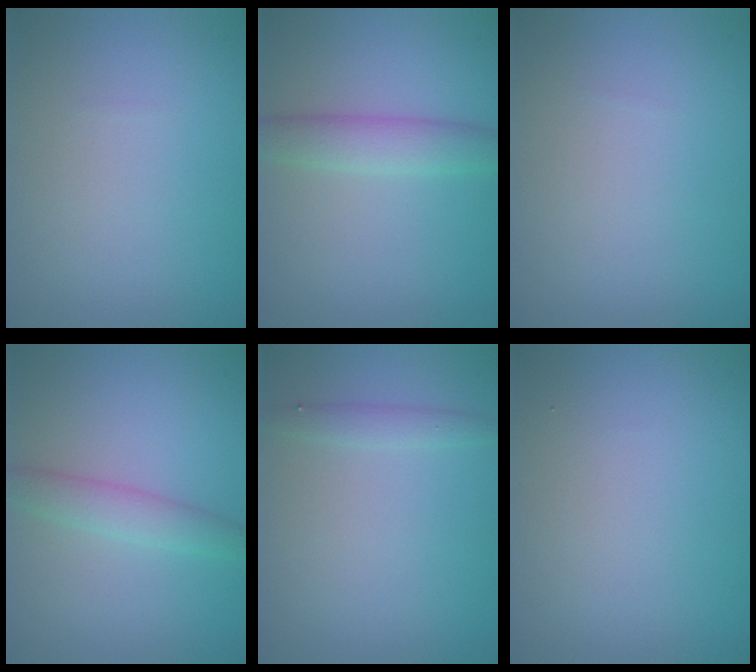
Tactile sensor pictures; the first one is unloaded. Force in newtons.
{"total": 2.4, "press": 2.4, "slide": 0.2}
{"total": 0.0}
{"total": 2.5, "press": 2.5, "slide": 0.1}
{"total": 1.1, "press": 1.1, "slide": 0.1}
{"total": 0.0}